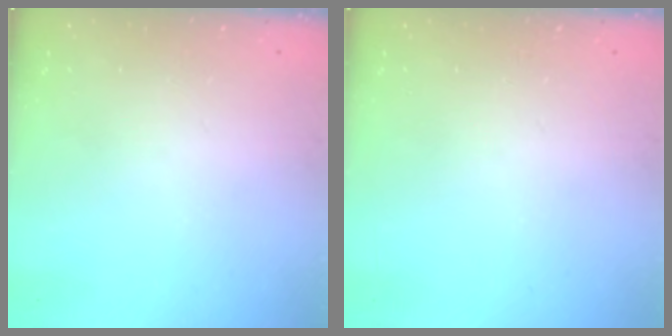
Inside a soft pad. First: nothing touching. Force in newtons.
{"total": 0.0}